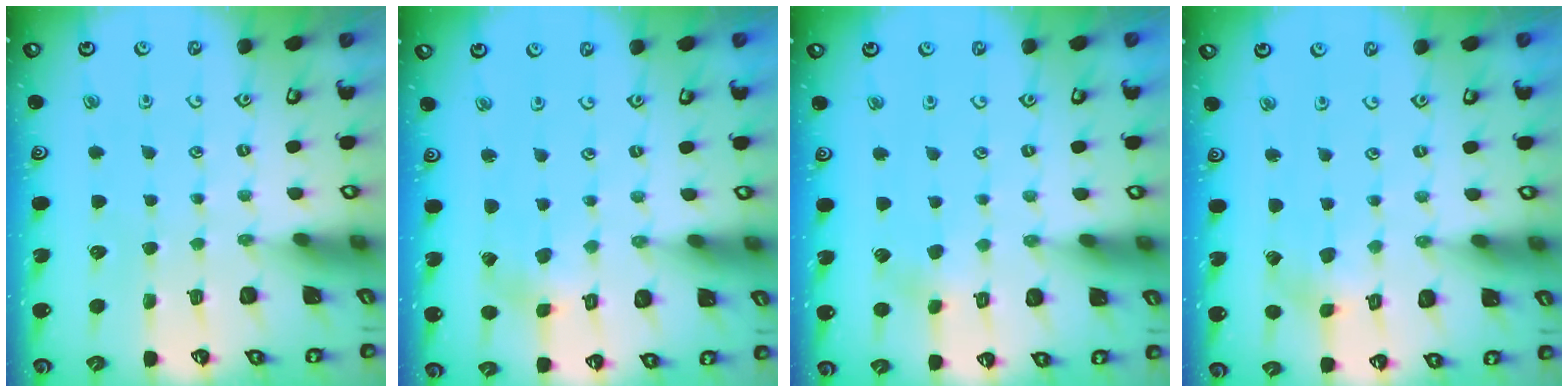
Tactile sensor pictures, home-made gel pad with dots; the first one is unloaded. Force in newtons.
{"total": 1.4, "press": 1.4, "slide": 0.4}
{"total": 4.4, "press": 4.3, "slide": 0.9}
{"total": 2.6, "press": 2.6, "slide": 0.1}